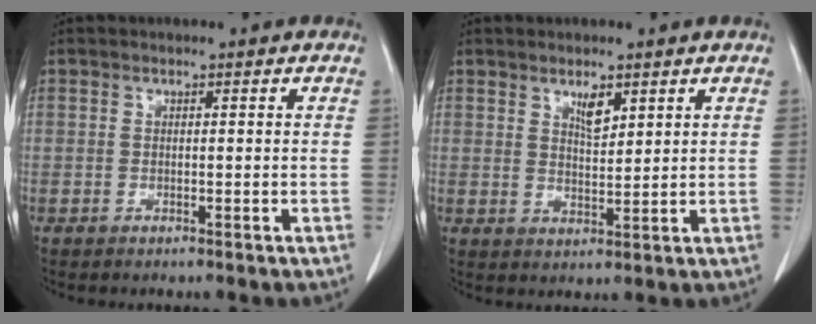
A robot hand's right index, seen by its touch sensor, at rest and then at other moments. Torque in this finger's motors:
{"motor_torque": [0.06, 0.05, 0.03, 0.03]}